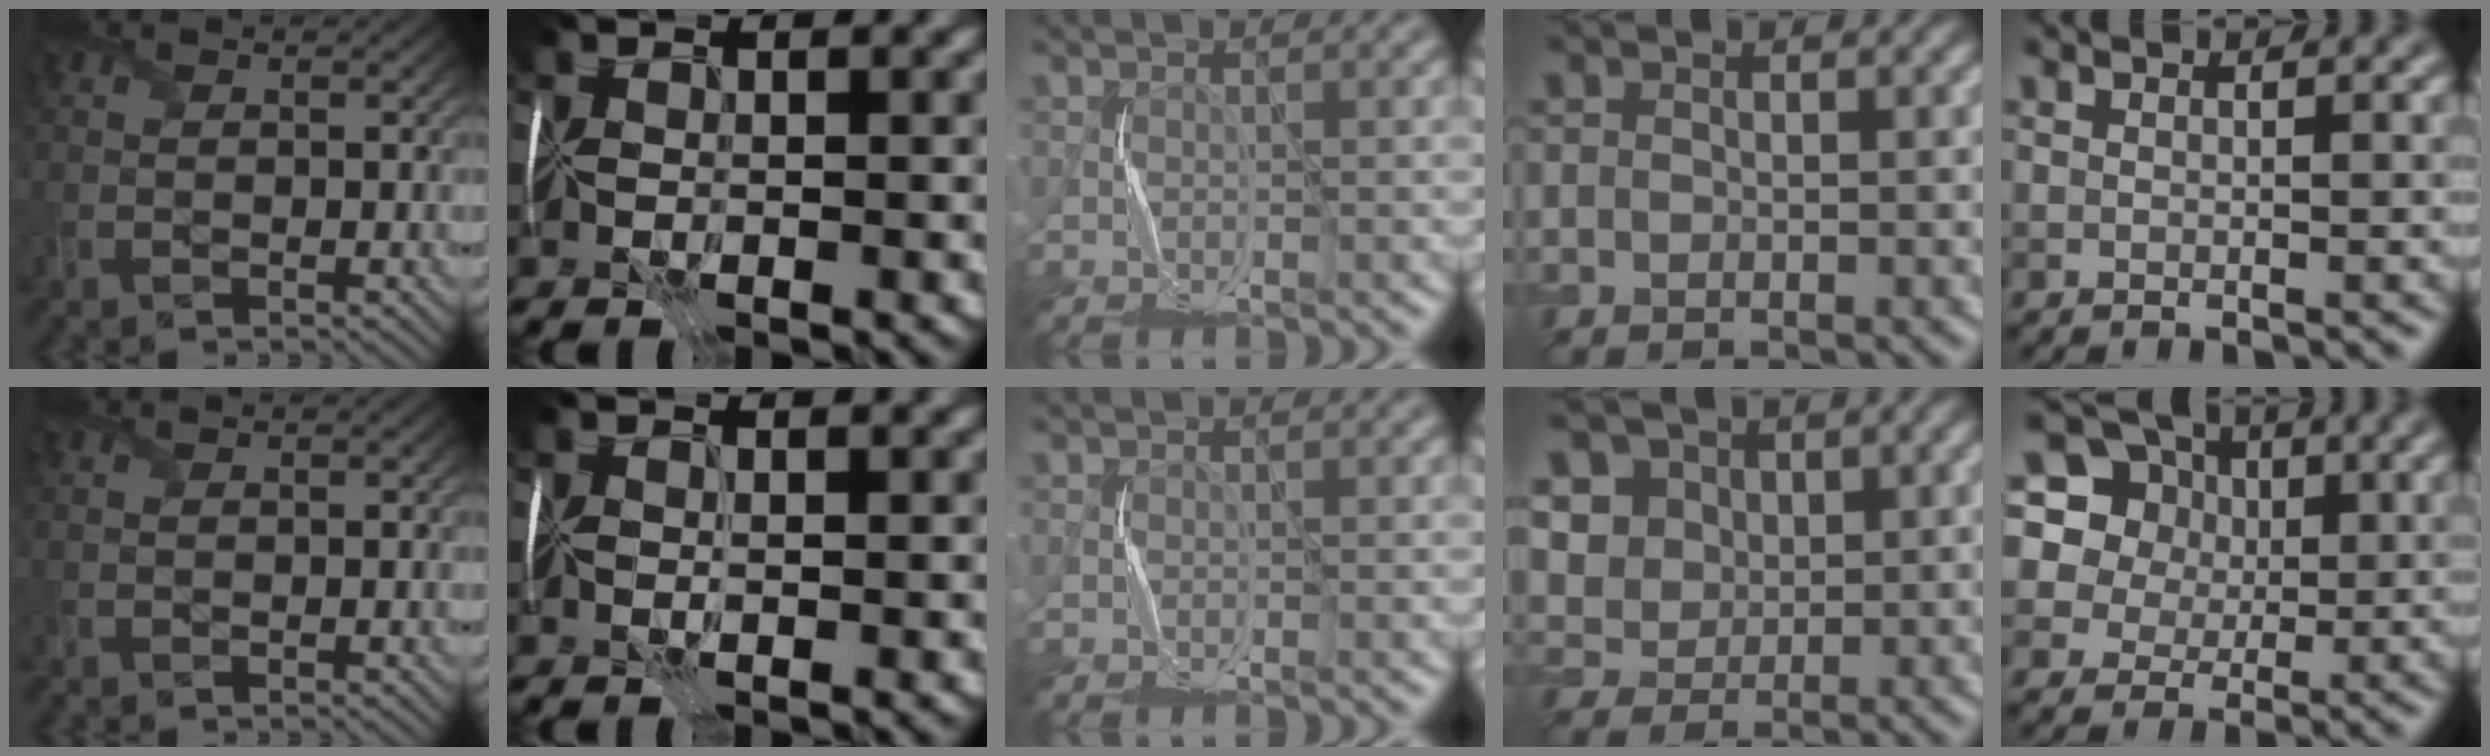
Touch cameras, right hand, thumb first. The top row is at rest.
{"ring": {"total": 7.8, "force": [3.3, 6.3, 3.2], "torque": [-0.075, 0.017, 0.050]}, "little": {"total": 14.0, "force": [6.7, 10.8, 5.8], "torque": [-0.160, 0.051, 0.113]}}